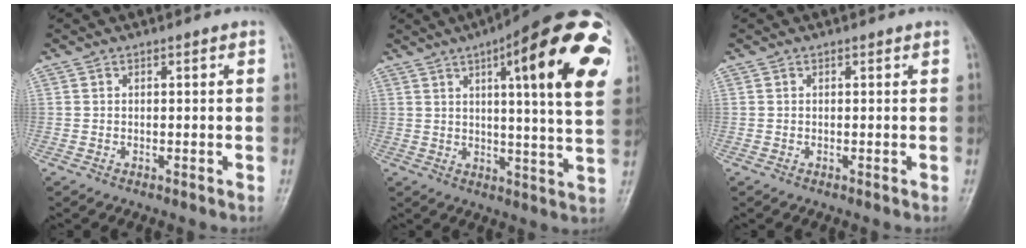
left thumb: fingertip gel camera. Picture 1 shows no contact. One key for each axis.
{"total": 24.6, "fx": 8.9, "fy": 5.4, "fz": 22.3, "tx": -0.271, "ty": -0.007, "tz": 0.111}
{"total": 0.0}